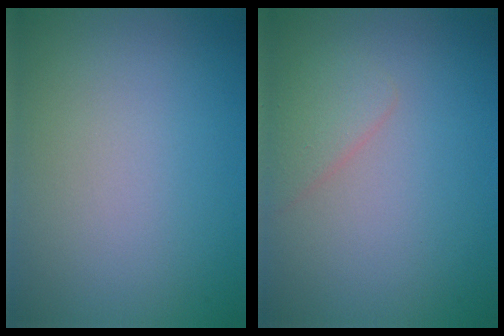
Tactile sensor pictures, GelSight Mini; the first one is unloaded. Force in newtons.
{"total": 1.6, "press": 1.6, "slide": 0.0}